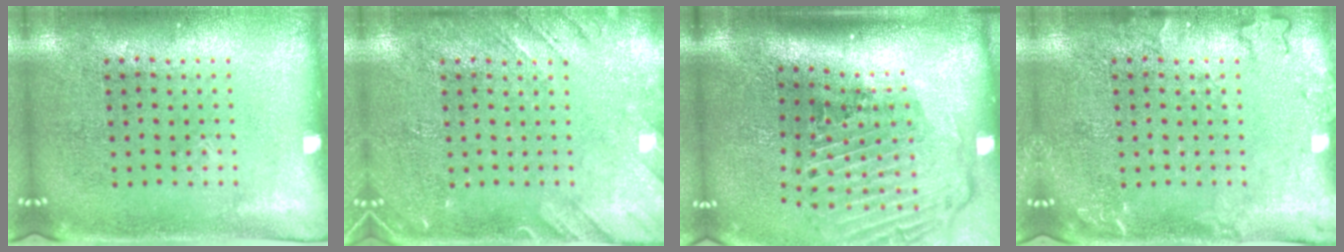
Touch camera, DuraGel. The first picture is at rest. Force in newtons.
{"total": 2.3, "press": 2.3, "slide": 0.3}
{"total": 3.0, "press": 2.0, "slide": 2.2}
{"total": 1.9, "press": 1.9, "slide": 0.3}